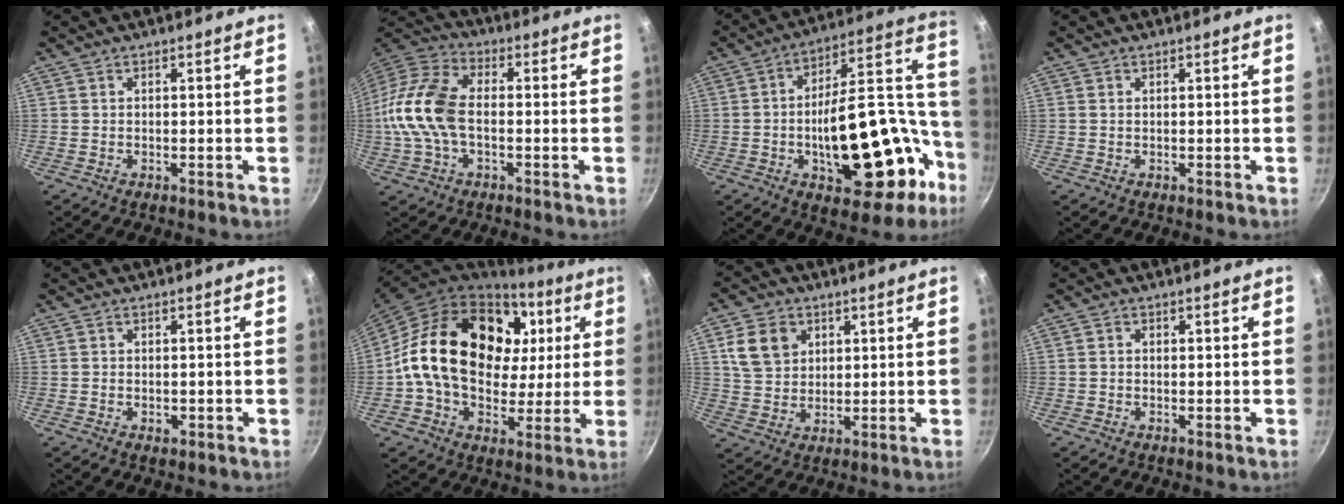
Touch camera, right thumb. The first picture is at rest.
{"total": 15.3, "force": [-1.3, 9.1, 12.3], "torque": [-0.239, 0.036, -0.043]}
{"total": 30.9, "force": [-8.1, 15.6, 25.4], "torque": [-0.308, 0.063, -0.100]}
{"total": 0.0}
{"total": 1.4, "force": [-0.4, 1.0, 0.9], "torque": [-0.011, 0.000, -0.006]}
{"total": 27.1, "force": [5.4, 19.1, 18.4], "torque": [-0.303, 0.016, 0.088]}
{"total": 8.7, "force": [3.1, 6.9, 4.3], "torque": [-0.056, -0.003, 0.060]}
{"total": 0.6, "force": [0.0, 0.5, 0.3], "torque": [-0.004, 0.004, 0.000]}